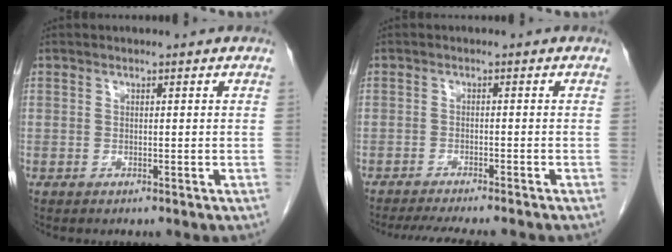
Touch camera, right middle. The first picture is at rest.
{"total": 10.1, "force": [-8.9, 1.0, 4.6], "torque": [-0.061, -0.015, -0.122]}